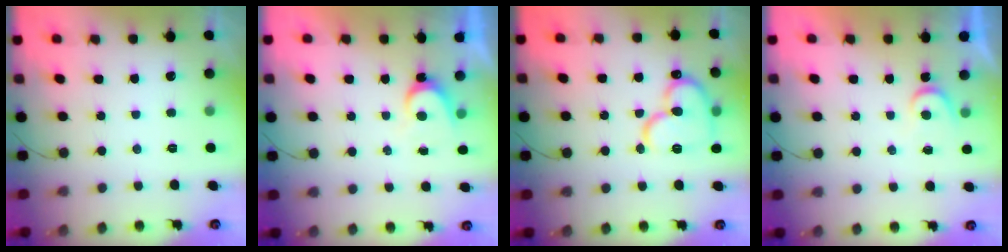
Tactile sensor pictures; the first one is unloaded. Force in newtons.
{"total": 3.4, "press": 3.4, "slide": 0.3}
{"total": 15.2, "press": 15.2, "slide": 1.5}
{"total": 3.4, "press": 3.4, "slide": 0.4}